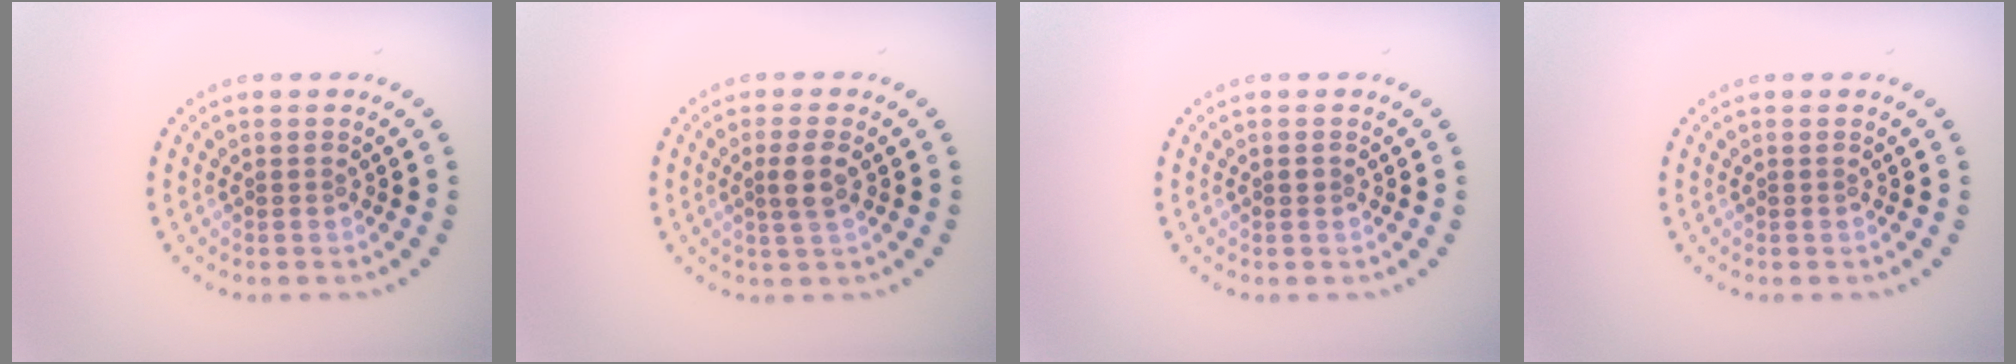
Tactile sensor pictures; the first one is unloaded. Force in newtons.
{"total": 2.1, "press": 1.8, "slide": 1.0}
{"total": 0.6, "press": 0.6, "slide": 0.1}
{"total": 0.0}